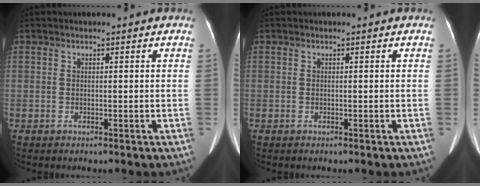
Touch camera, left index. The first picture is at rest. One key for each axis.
{"total": 0.0}